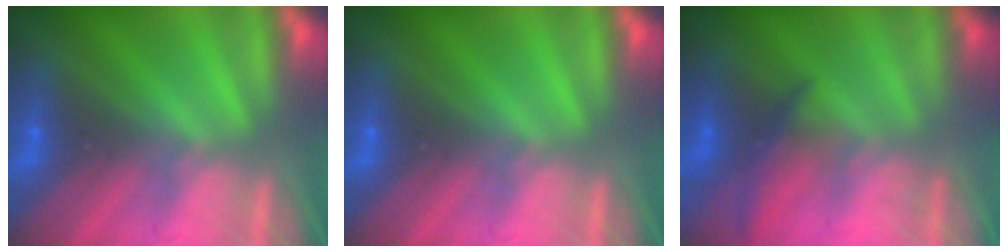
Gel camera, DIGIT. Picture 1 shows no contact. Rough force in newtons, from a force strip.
{"total": 0.0}
{"total": 1.9}